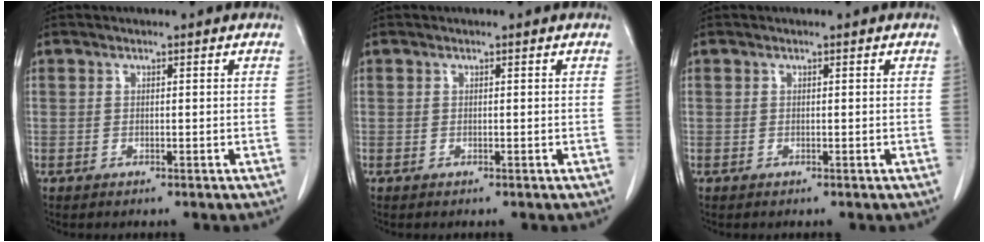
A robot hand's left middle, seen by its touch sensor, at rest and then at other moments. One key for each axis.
{"total": 0.0}
{"total": 0.0}